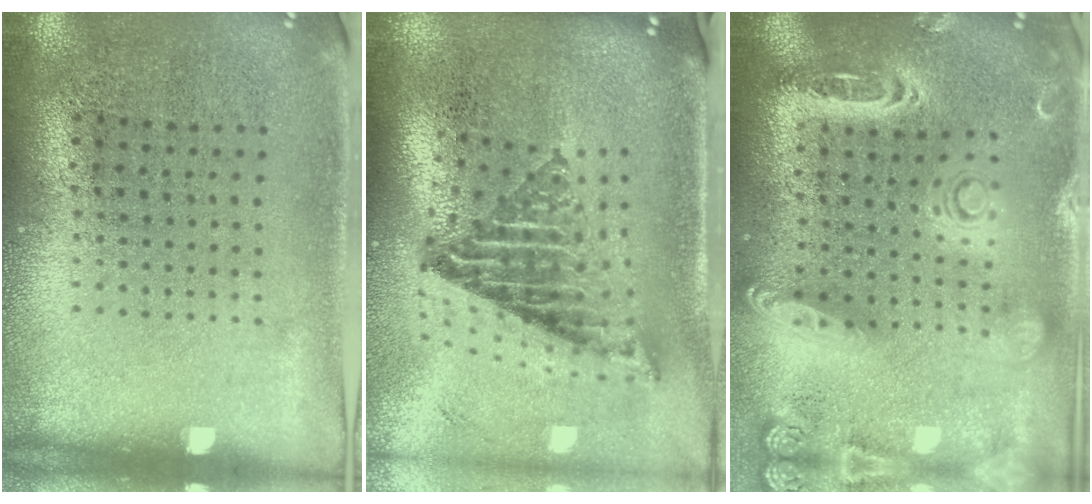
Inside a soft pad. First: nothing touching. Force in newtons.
{"total": 1.9, "press": 1.3, "slide": 1.5}
{"total": 2.6, "press": 2.3, "slide": 1.2}